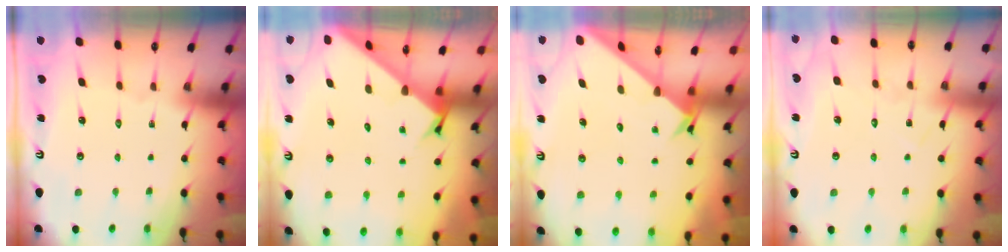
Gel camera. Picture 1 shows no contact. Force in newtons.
{"total": 2.7, "press": 2.7, "slide": 0.2}
{"total": 2.6, "press": 2.6, "slide": 0.2}
{"total": 8.0, "press": 8.0, "slide": 0.4}